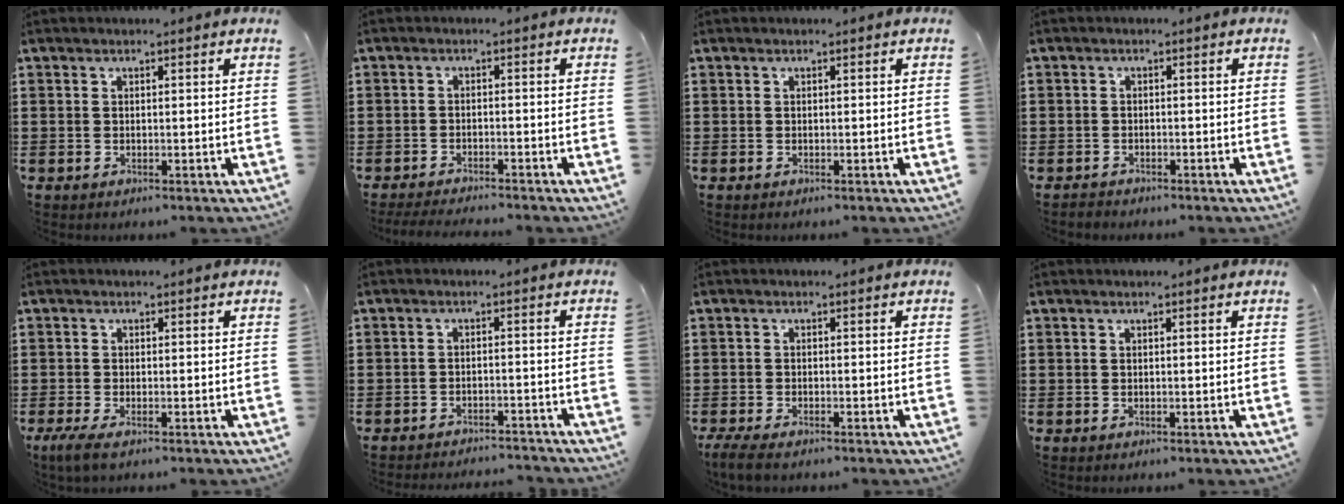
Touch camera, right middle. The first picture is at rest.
{"total": 2.7, "force": [-2.7, 0.3, 0.1], "torque": [-0.014, -0.005, -0.058]}
{"total": 0.0}
{"total": 1.3, "force": [-1.1, 0.6, -0.2], "torque": [0.001, 0.000, -0.026]}
{"total": 1.7, "force": [-1.0, 0.3, 1.3], "torque": [-0.033, -0.004, -0.020]}
{"total": 2.6, "force": [-2.6, 0.0, -0.2], "torque": [-0.004, -0.001, -0.056]}
{"total": 2.2, "force": [-1.8, 0.3, 1.2], "torque": [-0.037, -0.005, -0.038]}
{"total": 0.0}